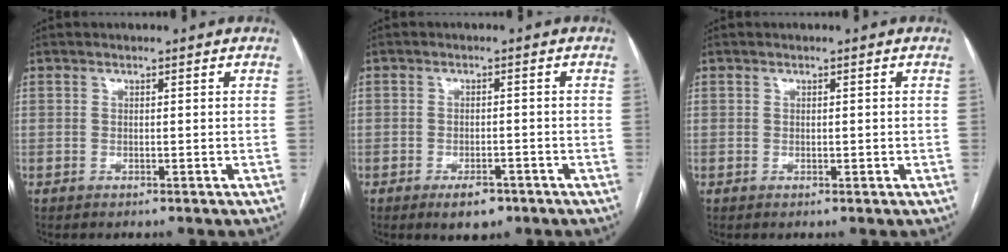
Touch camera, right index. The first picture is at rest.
{"total": 4.0, "force": [-2.6, 2.1, 2.2], "torque": [-0.032, 0.000, -0.031]}
{"total": 0.6, "force": [0.1, 0.5, 0.4], "torque": [-0.006, 0.000, 0.003]}